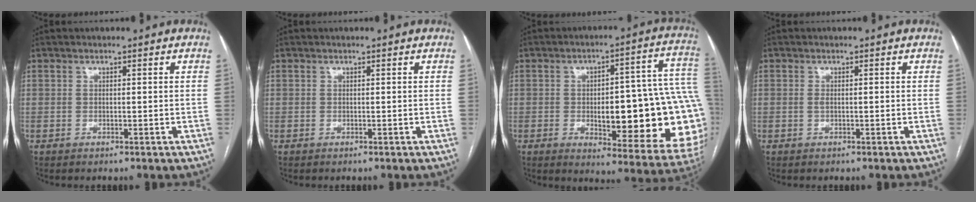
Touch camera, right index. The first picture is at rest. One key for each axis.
{"total": 0.0}
{"total": 25.4, "fx": -2.9, "fy": 6.4, "fz": 24.4, "tx": -0.225, "ty": 0.027, "tz": -0.017}
{"total": 1.0, "fx": -0.1, "fy": 0.4, "fz": 1.0, "tx": -0.021, "ty": -0.001, "tz": 0.000}